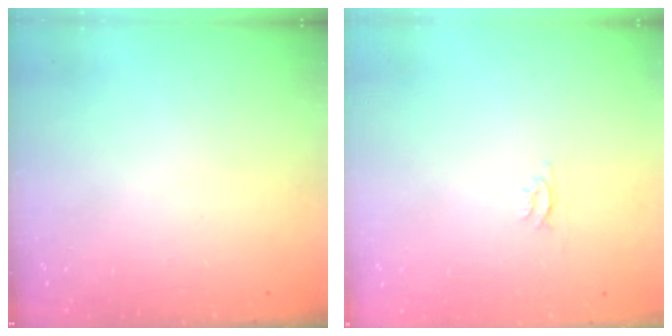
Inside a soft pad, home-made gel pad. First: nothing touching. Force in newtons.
{"total": 2.4, "press": 2.4, "slide": 0.3}